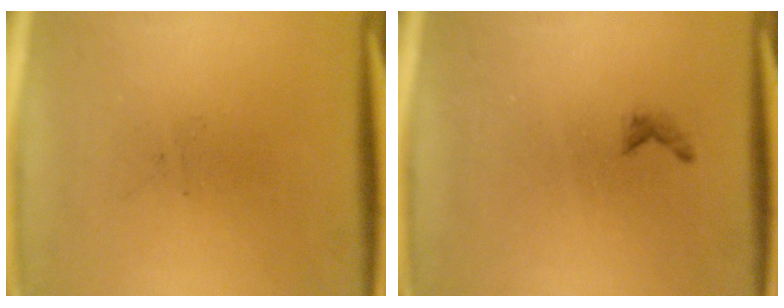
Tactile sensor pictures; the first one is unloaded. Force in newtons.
{"total": 0.6}